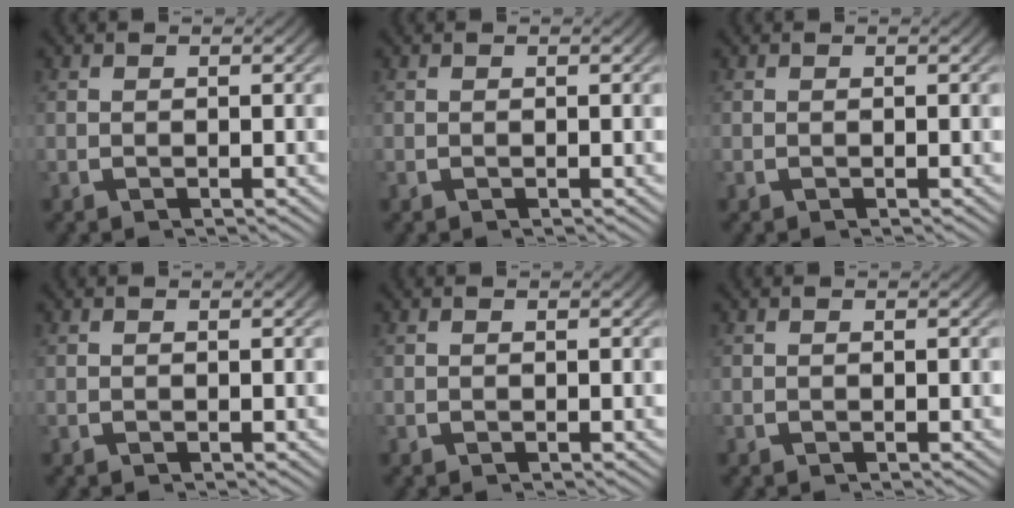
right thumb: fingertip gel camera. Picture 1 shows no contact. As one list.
[{"total": 0.0}, {"total": 0.0}, {"total": 0.0}, {"total": 0.0}, {"total": 0.0}]